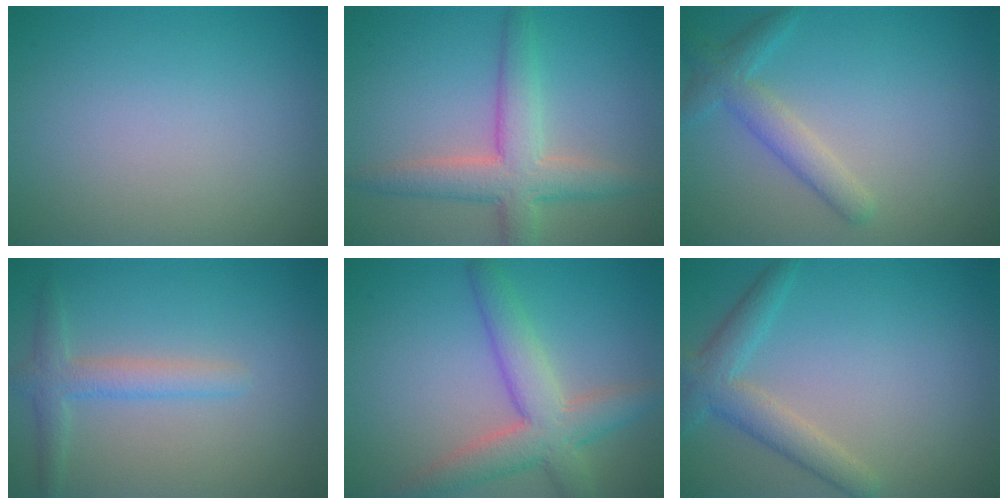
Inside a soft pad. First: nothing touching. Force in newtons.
{"total": 5.2, "press": 5.1, "slide": 0.3}
{"total": 2.9, "press": 2.9, "slide": 0.1}
{"total": 2.5, "press": 2.5, "slide": 0.1}
{"total": 5.7, "press": 5.7, "slide": 0.4}
{"total": 3.4, "press": 3.4, "slide": 0.1}